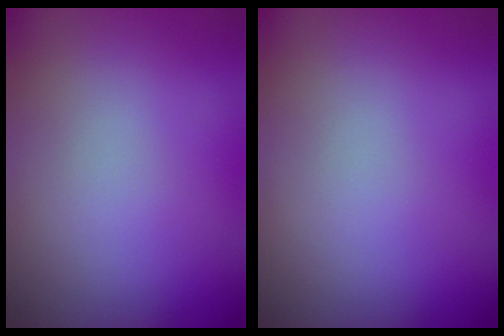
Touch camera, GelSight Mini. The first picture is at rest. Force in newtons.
{"total": 0.0}